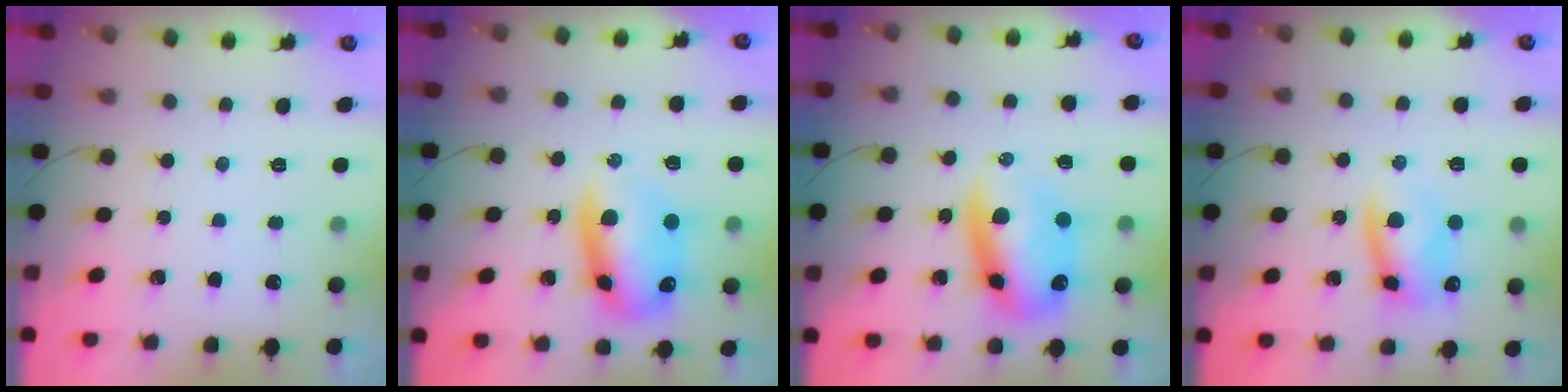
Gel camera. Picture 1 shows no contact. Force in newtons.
{"total": 12.6, "press": 12.3, "slide": 2.5}
{"total": 12.3, "press": 11.9, "slide": 3.1}
{"total": 10.4, "press": 10.2, "slide": 2.0}